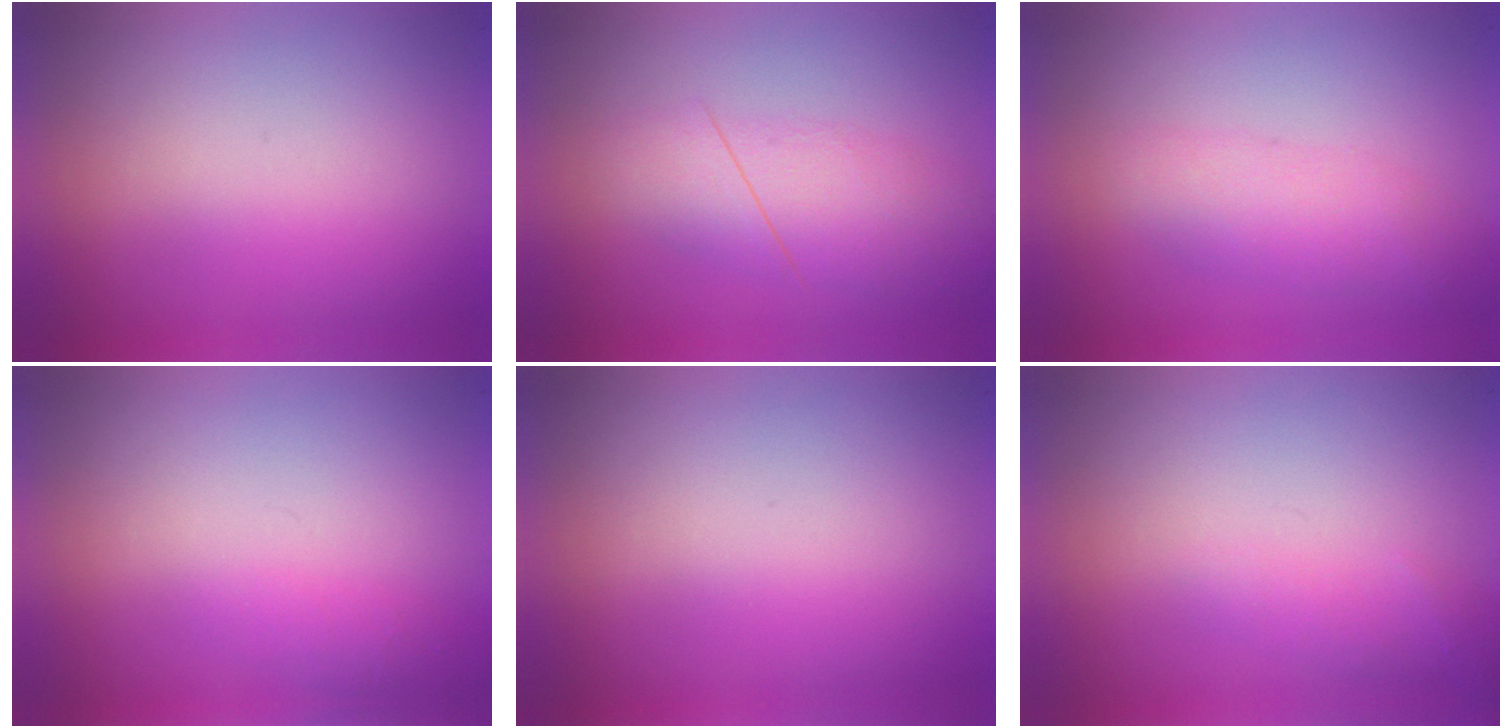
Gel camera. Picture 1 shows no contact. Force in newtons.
{"total": 2.8}
{"total": 2.3}
{"total": 1.1}
{"total": 0.0}
{"total": 1.4}